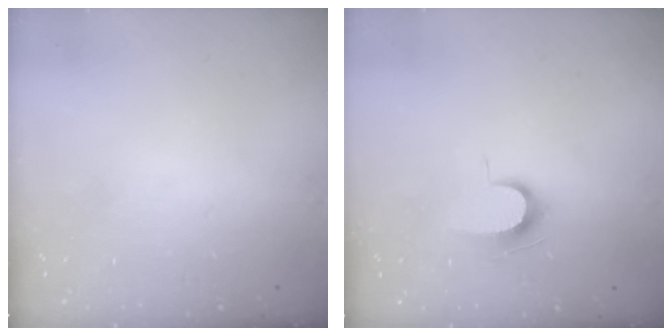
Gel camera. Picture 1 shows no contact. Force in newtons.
{"total": 7.2, "press": 7.1, "slide": 0.7}